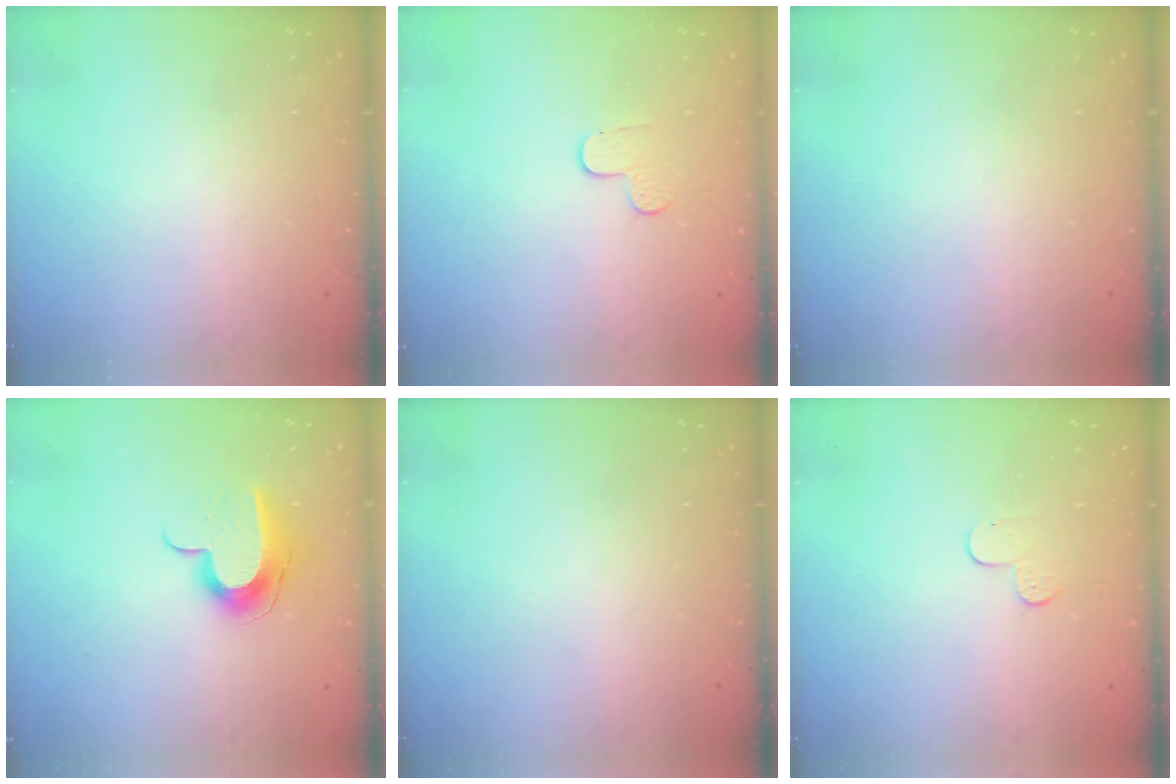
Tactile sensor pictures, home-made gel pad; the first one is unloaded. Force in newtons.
{"total": 4.6, "press": 4.6, "slide": 0.5}
{"total": 0.0}
{"total": 10.2, "press": 10.2, "slide": 0.6}
{"total": 0.0}
{"total": 3.9, "press": 3.8, "slide": 0.3}